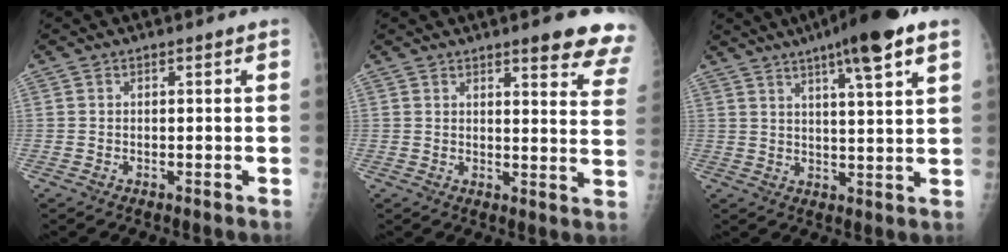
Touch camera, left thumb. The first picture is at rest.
{"total": 12.4, "force": [9.6, 2.6, 7.4], "torque": [-0.051, -0.047, 0.094]}
{"total": 12.7, "force": [7.5, 1.5, 10.2], "torque": [-0.151, -0.016, 0.109]}